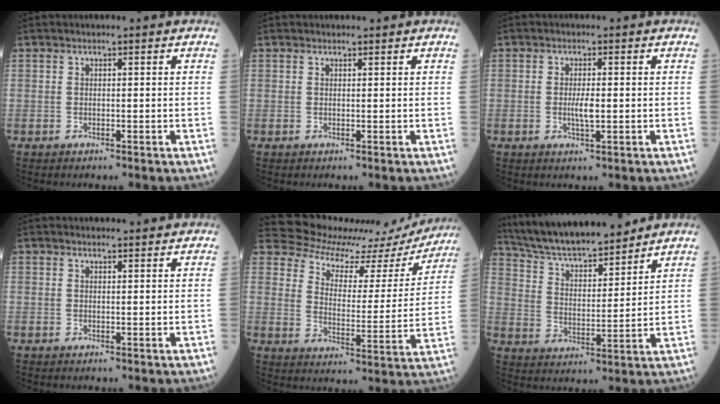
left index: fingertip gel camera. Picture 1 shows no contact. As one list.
[{"total": 0.6, "force": [0.6, 0.1, 0.0], "torque": [-0.007, 0.001, 0.010]}, {"total": 2.3, "force": [-0.4, 0.3, 2.3], "torque": [-0.046, -0.006, -0.007]}, {"total": 3.4, "force": [3.3, 0.5, 0.5], "torque": [-0.010, 0.008, 0.037]}, {"total": 16.4, "force": [15.0, 5.7, 3.2], "torque": [-0.036, -0.018, 0.176]}, {"total": 16.1, "force": [14.6, 2.3, 6.3], "torque": [-0.112, 0.008, 0.250]}]